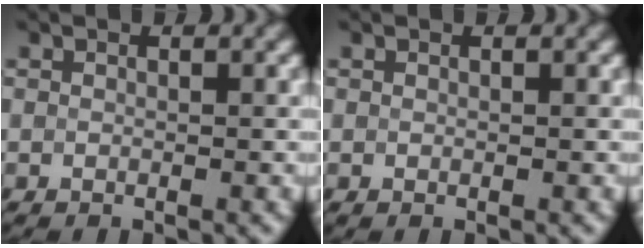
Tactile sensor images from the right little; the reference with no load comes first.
{"total": 0.0}